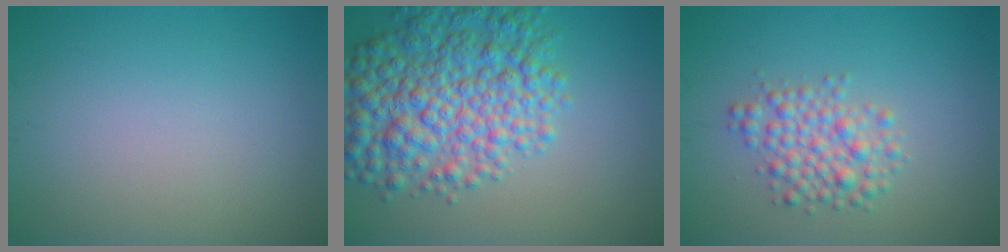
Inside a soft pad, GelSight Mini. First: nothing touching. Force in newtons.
{"total": 8.7, "press": 8.7, "slide": 0.3}
{"total": 3.4, "press": 3.4, "slide": 0.1}